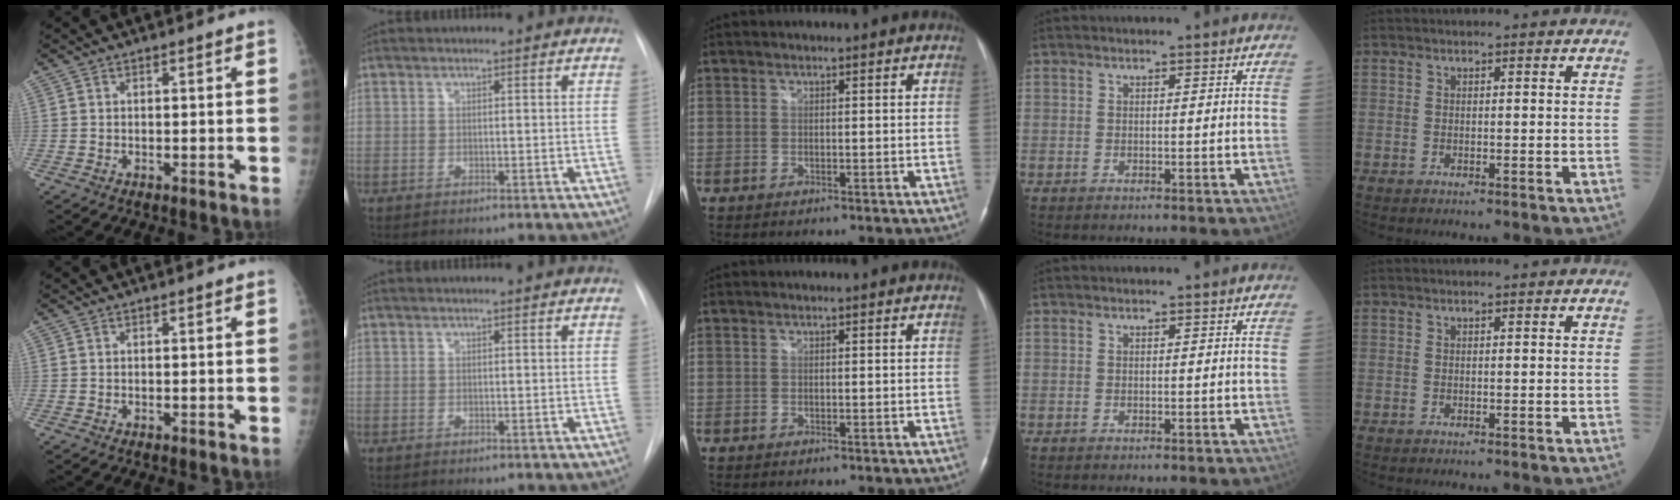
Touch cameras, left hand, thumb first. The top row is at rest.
{}